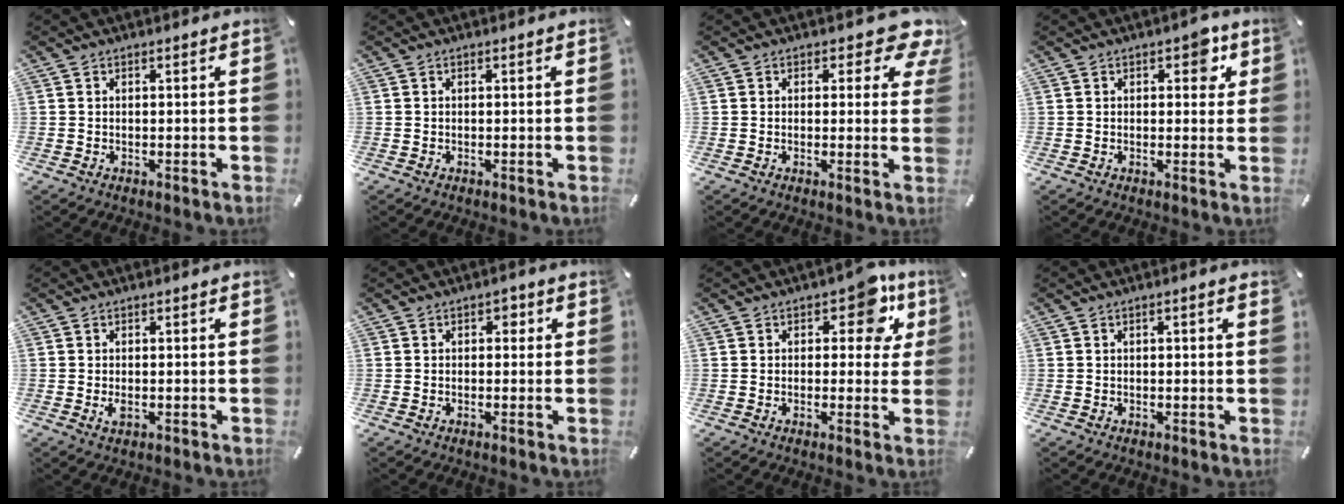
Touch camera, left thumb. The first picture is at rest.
{"total": 0.0}
{"total": 6.6, "force": [3.6, 3.6, 4.1], "torque": [-0.034, -0.027, 0.055]}
{"total": 3.9, "force": [1.6, 2.2, 2.8], "torque": [-0.021, -0.006, 0.016]}
{"total": 1.6, "force": [-0.2, 0.9, 1.3], "torque": [-0.033, -0.004, -0.005]}
{"total": 1.8, "force": [0.3, 1.5, 1.0], "torque": [-0.007, 0.002, -0.002]}
{"total": 10.3, "force": [4.7, 5.6, 7.3], "torque": [-0.078, -0.022, 0.075]}
{"total": 0.9, "force": [0.2, 0.1, 0.9], "torque": [-0.016, 0.000, 0.002]}